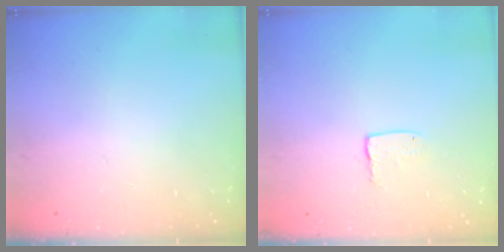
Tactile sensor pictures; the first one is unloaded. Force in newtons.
{"total": 3.4, "press": 3.4, "slide": 0.2}